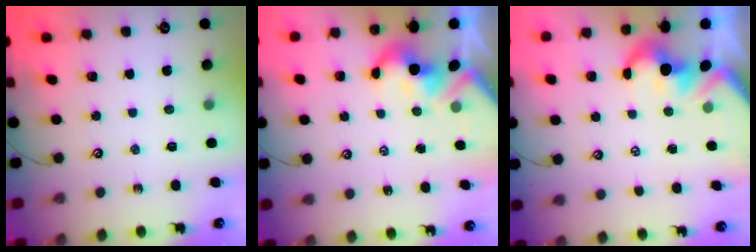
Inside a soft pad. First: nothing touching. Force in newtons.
{"total": 4.6, "press": 4.6, "slide": 0.7}
{"total": 1.6, "press": 1.3, "slide": 1.0}